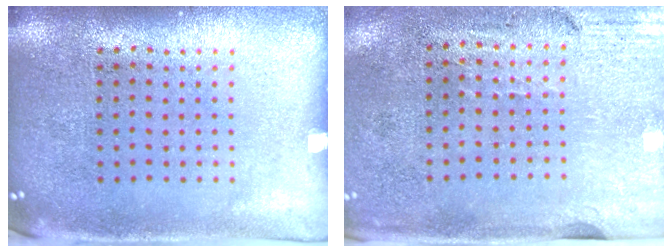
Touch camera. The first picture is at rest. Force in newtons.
{"total": 2.9, "press": 2.5, "slide": 1.5}